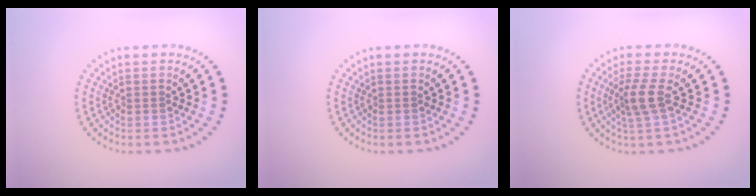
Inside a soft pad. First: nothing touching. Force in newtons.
{"total": 0.0}
{"total": 2.8, "press": 2.1, "slide": 1.8}